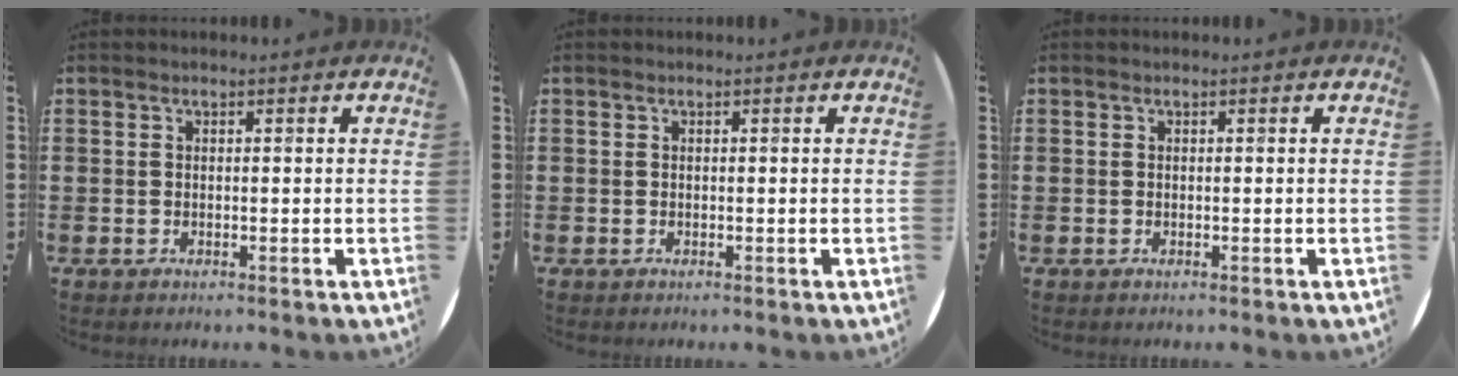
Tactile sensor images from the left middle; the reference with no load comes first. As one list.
[{"total": 0.0}, {"total": 0.0}]